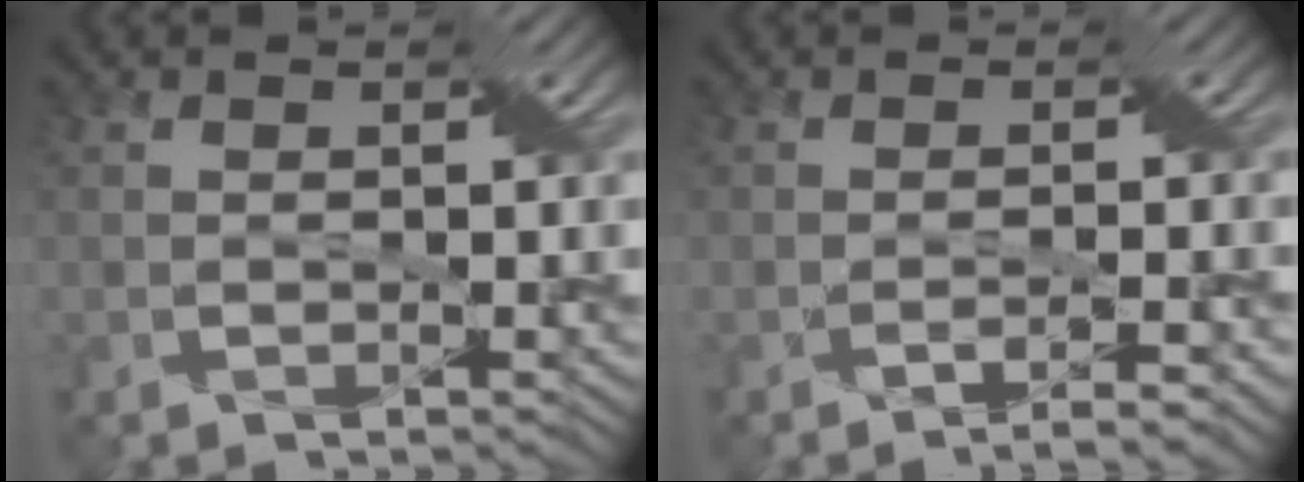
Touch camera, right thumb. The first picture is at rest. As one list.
[{"total": 2.3, "force": [-1.9, -0.4, 1.2], "torque": [-0.017, 0.004, -0.031]}]